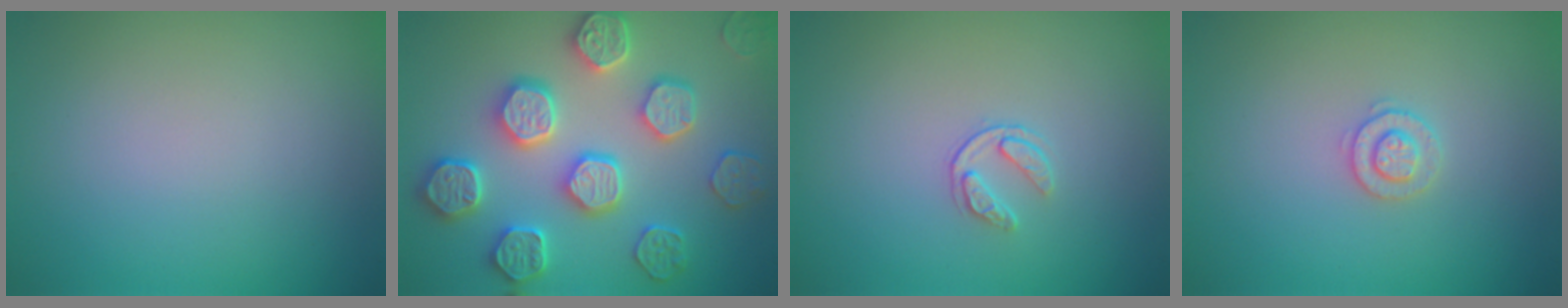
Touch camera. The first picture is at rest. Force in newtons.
{"total": 6.3, "press": 5.9, "slide": 2.1}
{"total": 1.6, "press": 1.0, "slide": 1.2}
{"total": 1.8, "press": 1.8, "slide": 0.4}